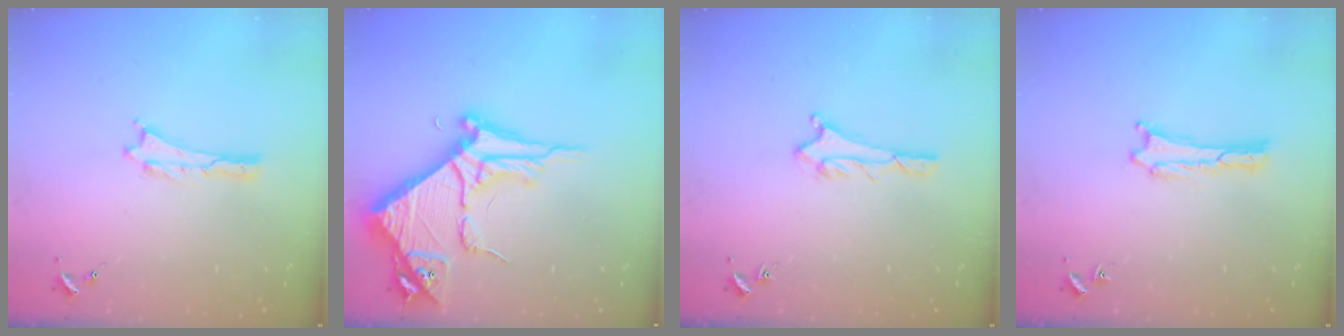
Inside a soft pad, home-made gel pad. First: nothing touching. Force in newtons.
{"total": 8.4, "press": 8.4, "slide": 0.9}
{"total": 1.6, "press": 1.6, "slide": 0.1}
{"total": 0.0}